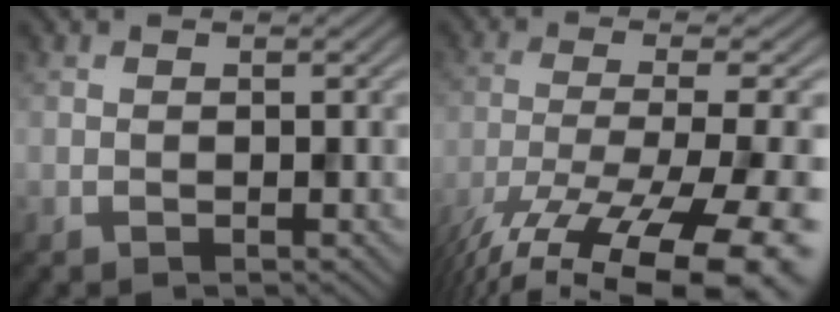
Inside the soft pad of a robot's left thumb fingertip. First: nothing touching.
{"total": 15.6, "force": [-10.3, 4.1, 11.0], "torque": [-0.205, -0.038, -0.152]}